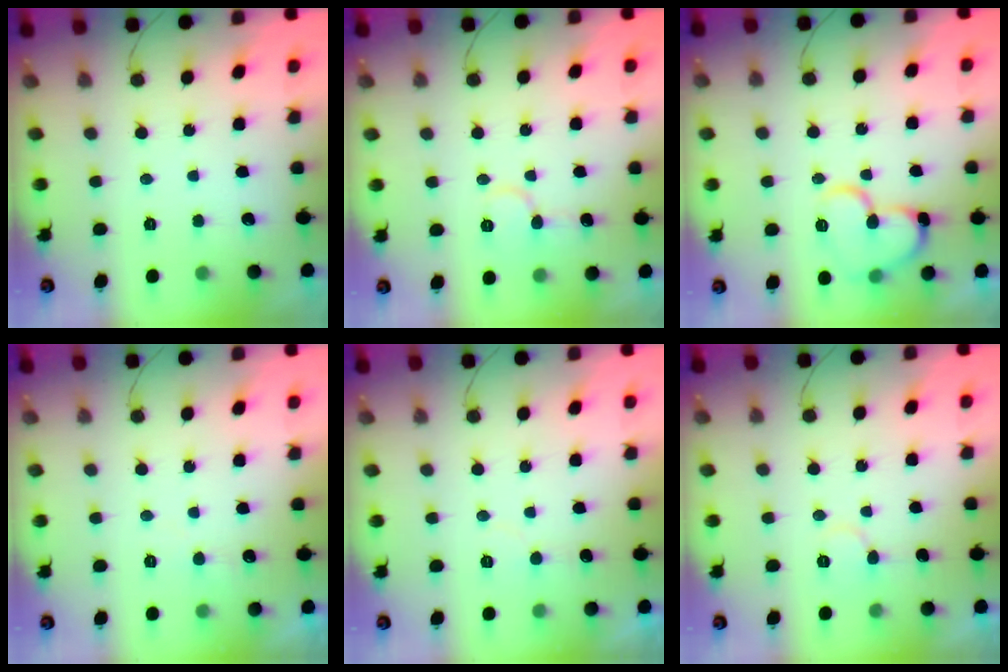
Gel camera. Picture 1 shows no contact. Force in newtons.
{"total": 7.3, "press": 7.3, "slide": 1.0}
{"total": 14.2, "press": 14.1, "slide": 2.0}
{"total": 5.4, "press": 5.3, "slide": 0.5}
{"total": 4.7, "press": 4.7, "slide": 0.3}
{"total": 4.5, "press": 4.5, "slide": 0.3}